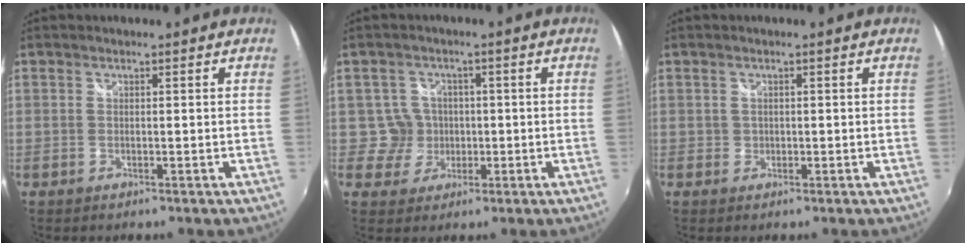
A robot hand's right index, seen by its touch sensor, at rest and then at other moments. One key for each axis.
{"total": 4.8, "fx": -0.4, "fy": 4.8, "fz": 0.1, "tx": -0.003, "ty": 0.016, "tz": -0.003}
{"total": 1.2, "fx": 0.0, "fy": 1.2, "fz": 0.2, "tx": 0.000, "ty": -0.001, "tz": -0.001}